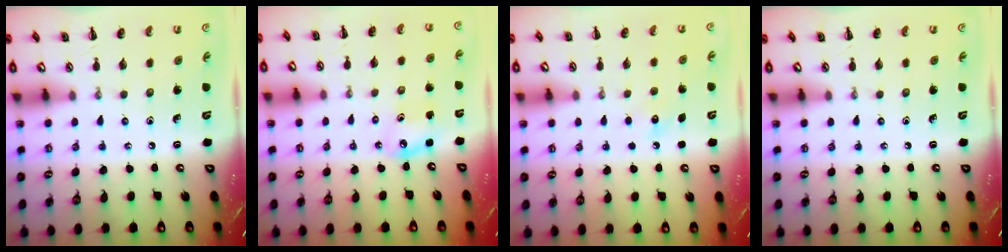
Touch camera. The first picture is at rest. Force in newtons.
{"total": 5.0, "press": 4.8, "slide": 1.1}
{"total": 5.9, "press": 5.8, "slide": 1.4}
{"total": 0.0}